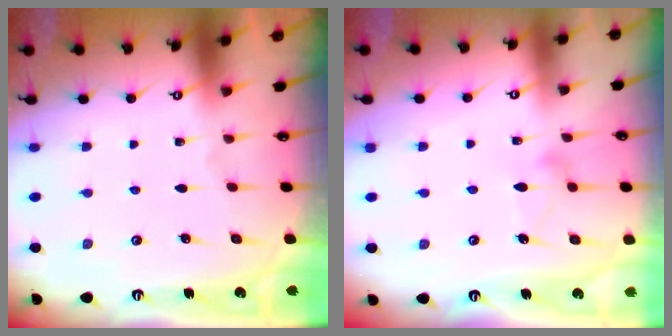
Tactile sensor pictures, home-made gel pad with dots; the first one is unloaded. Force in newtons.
{"total": 10.3, "press": 10.3, "slide": 0.4}